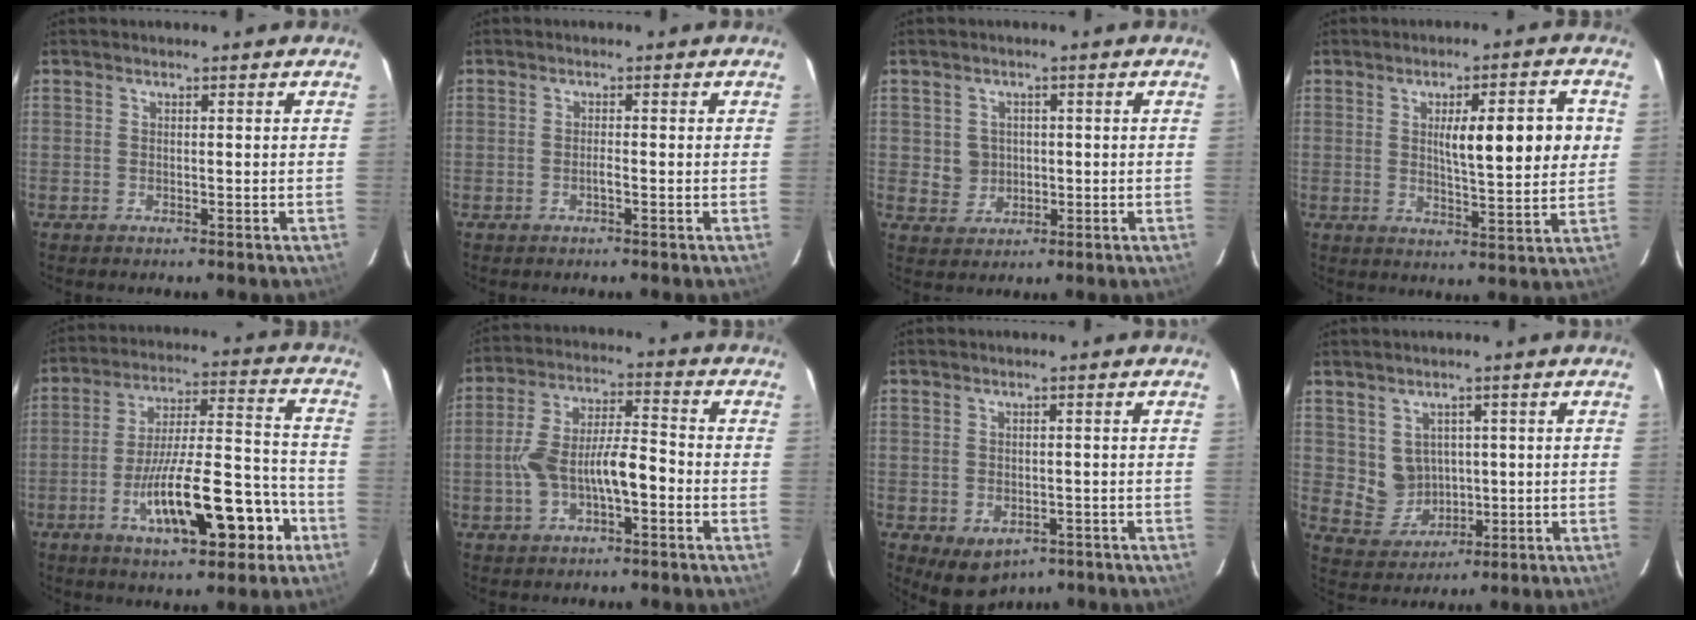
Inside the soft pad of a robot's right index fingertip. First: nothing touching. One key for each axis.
{"total": 0.8, "fx": -0.3, "fy": 0.0, "fz": 0.7, "tx": -0.015, "ty": 0.003, "tz": -0.004}
{"total": 3.8, "fx": 0.3, "fy": 3.6, "fz": 1.0, "tx": -0.016, "ty": 0.008, "tz": 0.016}
{"total": 11.0, "fx": 2.2, "fy": 1.7, "fz": 10.7, "tx": -0.152, "ty": 0.007, "tz": 0.034}
{"total": 17.3, "fx": -7.3, "fy": 4.3, "fz": 15.1, "tx": -0.254, "ty": 0.019, "tz": -0.103}
{"total": 10.0, "fx": -2.5, "fy": 3.3, "fz": 9.1, "tx": -0.182, "ty": 0.028, "tz": -0.040}
{"total": 5.3, "fx": -2.8, "fy": 3.8, "fz": 2.4, "tx": -0.039, "ty": -0.001, "tz": -0.026}
{"total": 5.6, "fx": 1.2, "fy": 5.2, "fz": 1.7, "tx": -0.035, "ty": 0.009, "tz": 0.040}